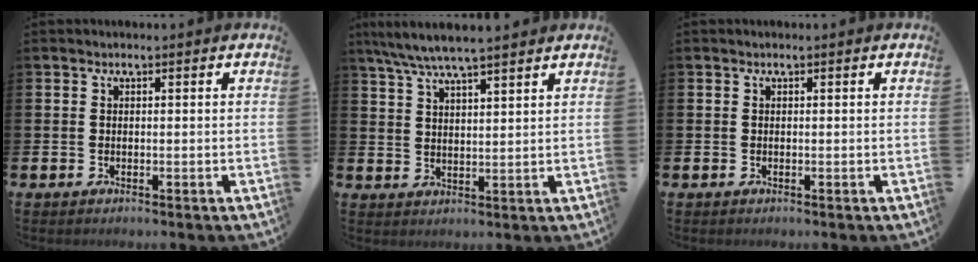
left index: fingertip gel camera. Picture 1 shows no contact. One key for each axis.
{"total": 6.1, "fx": 5.6, "fy": 0.3, "fz": 2.4, "tx": -0.067, "ty": -0.015, "tz": 0.102}
{"total": 0.0}